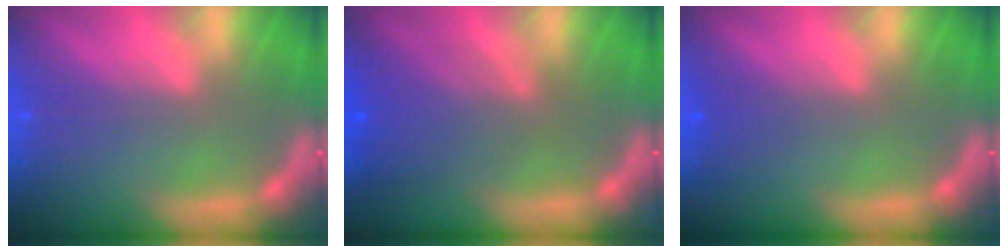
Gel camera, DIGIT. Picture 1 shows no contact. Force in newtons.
{"total": 5.1}
{"total": 1.0}